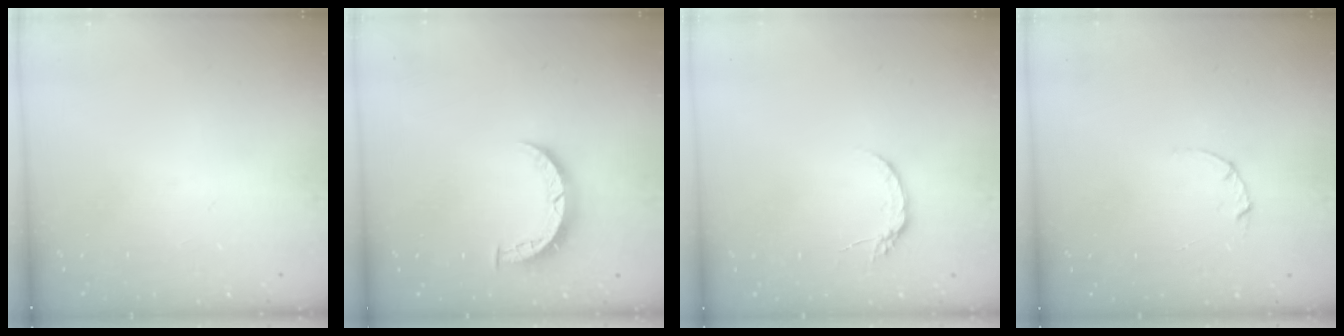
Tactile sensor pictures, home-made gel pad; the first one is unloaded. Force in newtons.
{"total": 5.1, "press": 5.1, "slide": 0.5}
{"total": 4.9, "press": 4.8, "slide": 0.7}
{"total": 2.1, "press": 2.1, "slide": 0.1}